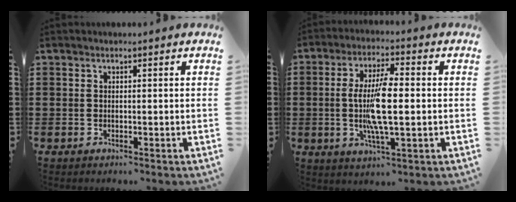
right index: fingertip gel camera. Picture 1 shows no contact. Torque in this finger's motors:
{"motor_torque": [1.43, 0.71, 0.64, 0.19]}